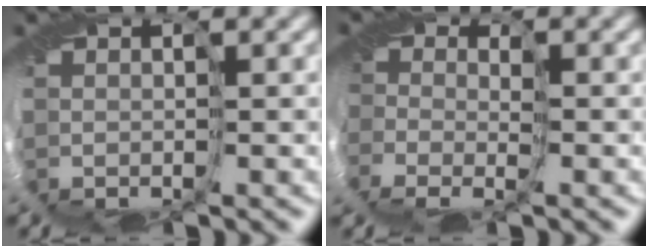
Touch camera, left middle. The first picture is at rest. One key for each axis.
{"total": 1.8, "fx": -1.7, "fy": 0.7, "fz": 0.1, "tx": 0.019, "ty": -0.026, "tz": -0.041}